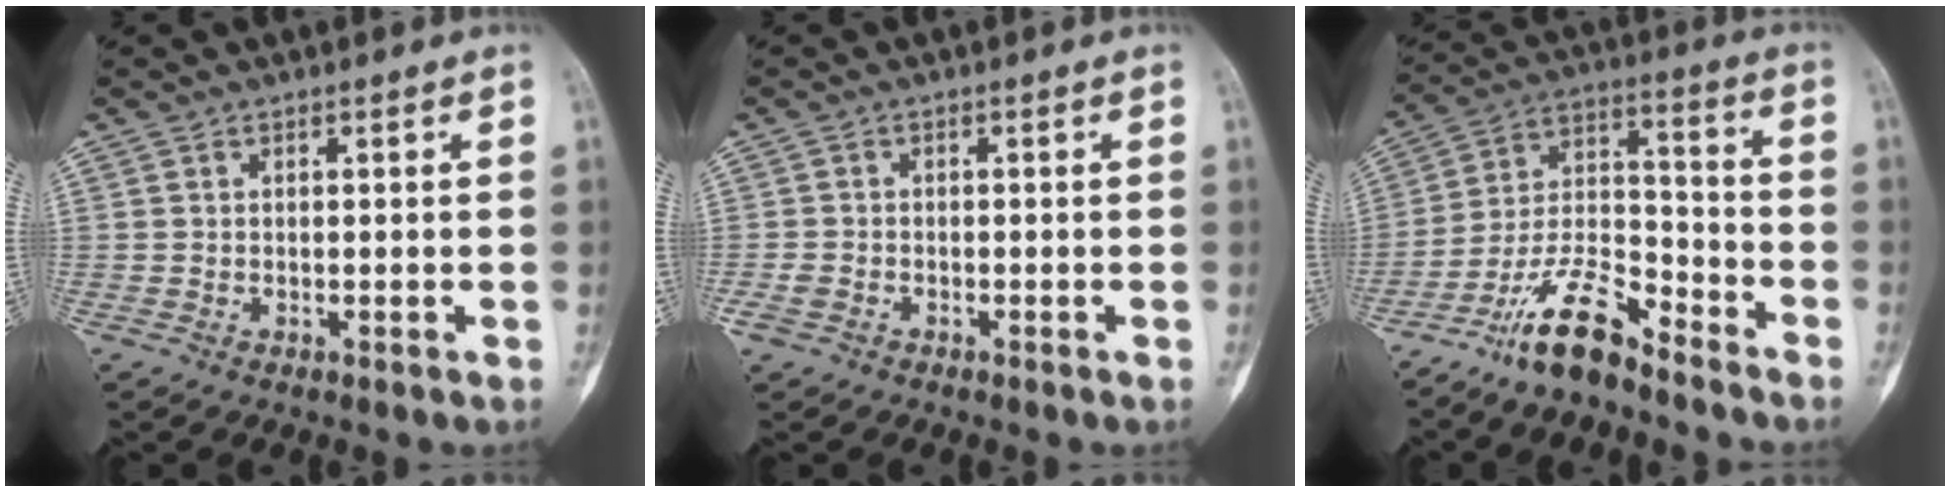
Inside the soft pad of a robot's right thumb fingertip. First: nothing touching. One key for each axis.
{"total": 2.1, "fx": -1.1, "fy": 1.5, "fz": 1.1, "tx": -0.029, "ty": 0.002, "tz": -0.020}
{"total": 12.4, "fx": -9.7, "fy": 3.5, "fz": 7.0, "tx": -0.129, "ty": 0.078, "tz": -0.188}